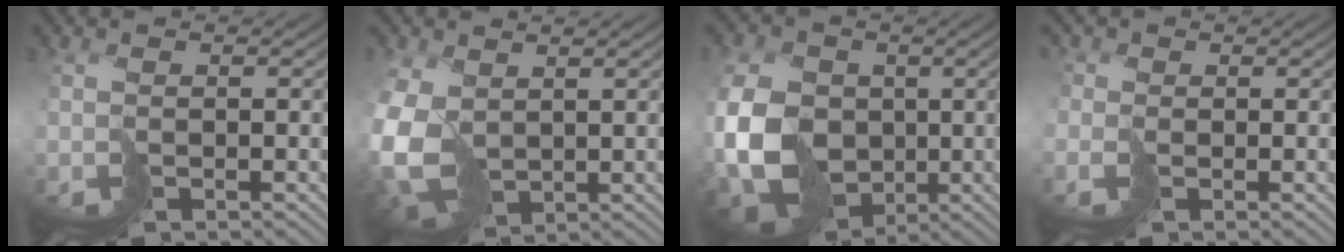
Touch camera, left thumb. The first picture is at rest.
{"total": 9.1, "force": [0.0, 6.8, 6.0], "torque": [-0.194, -0.025, 0.010]}
{"total": 15.3, "force": [-1.8, 12.2, 9.0], "torque": [-0.236, -0.020, -0.027]}
{"total": 2.2, "force": [-0.8, 1.9, 0.8], "torque": [-0.022, -0.005, -0.019]}